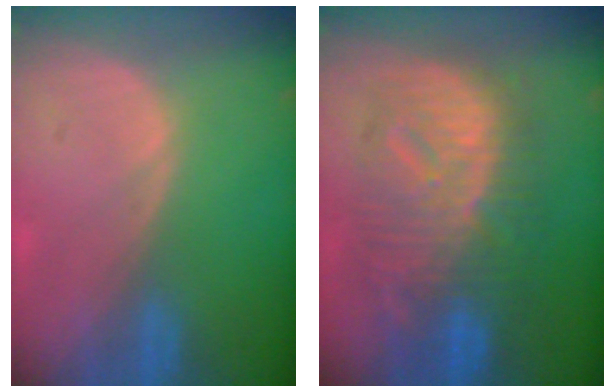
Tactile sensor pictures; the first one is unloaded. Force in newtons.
{"total": 12.5, "press": 12.4, "slide": 1.2}